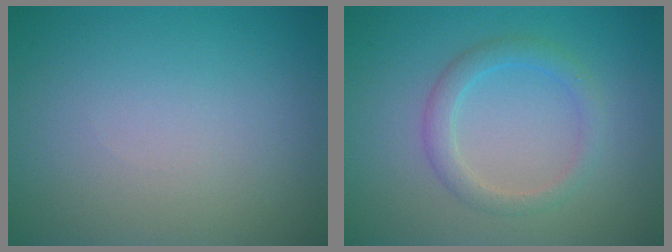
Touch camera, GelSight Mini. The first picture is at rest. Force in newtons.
{"total": 2.3, "press": 2.3, "slide": 0.1}